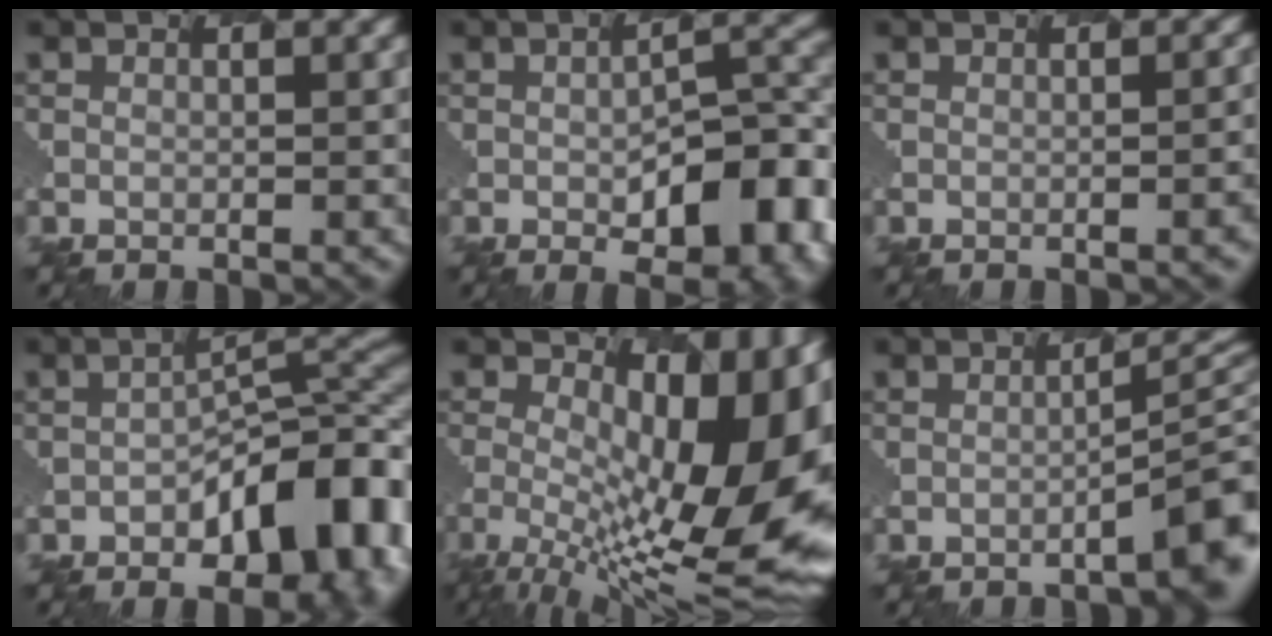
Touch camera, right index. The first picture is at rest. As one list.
[{"total": 9.3, "force": [-3.0, 4.1, 7.8], "torque": [-0.112, -0.004, -0.048]}, {"total": 4.5, "force": [-0.6, 2.0, 4.0], "torque": [-0.016, 0.009, -0.011]}, {"total": 10.9, "force": [-4.2, 5.2, 8.6], "torque": [-0.107, 0.001, -0.077]}, {"total": 14.7, "force": [-0.3, 6.7, 13.0], "torque": [-0.175, -0.012, 0.009]}, {"total": 5.9, "force": [-1.6, 1.6, 5.5], "torque": [-0.053, 0.002, -0.027]}]